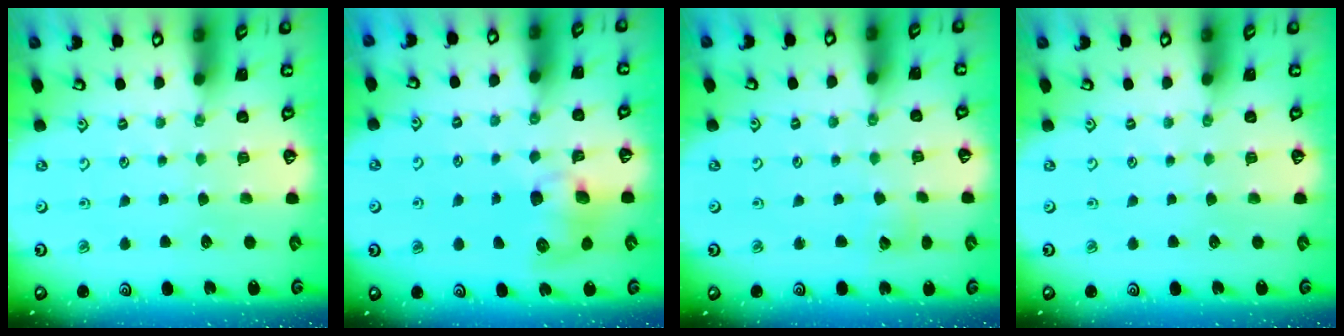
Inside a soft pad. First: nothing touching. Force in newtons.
{"total": 8.0, "press": 8.0, "slide": 1.0}
{"total": 3.0, "press": 3.0, "slide": 0.4}
{"total": 0.0}